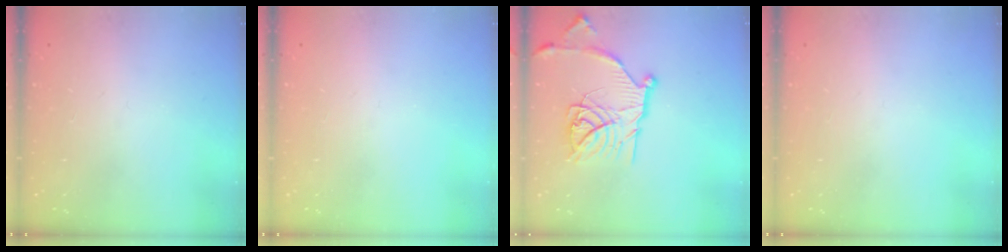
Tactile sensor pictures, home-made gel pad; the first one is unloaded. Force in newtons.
{"total": 0.0}
{"total": 19.1, "press": 19.0, "slide": 1.7}
{"total": 0.0}